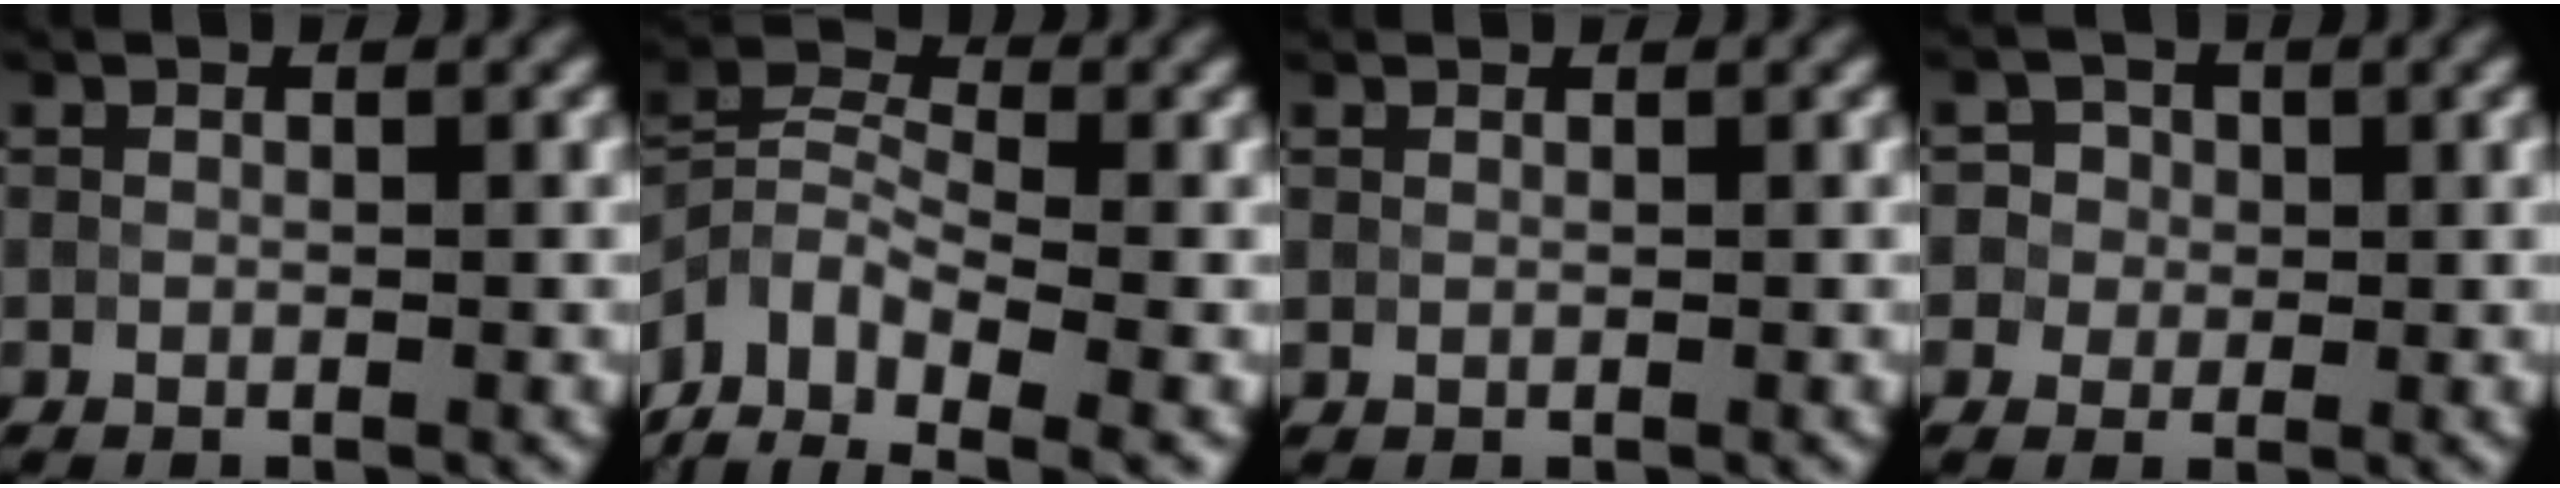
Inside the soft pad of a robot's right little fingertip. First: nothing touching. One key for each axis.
{"total": 7.3, "fx": -4.9, "fy": 3.7, "fz": 3.9, "tx": -0.069, "ty": 0.004, "tz": -0.110}
{"total": 0.8, "fx": 0.7, "fy": 0.2, "fz": 0.1, "tx": -0.003, "ty": -0.002, "tz": 0.013}
{"total": 3.7, "fx": 1.0, "fy": 3.3, "fz": 1.2, "tx": -0.002, "ty": 0.015, "tz": 0.003}